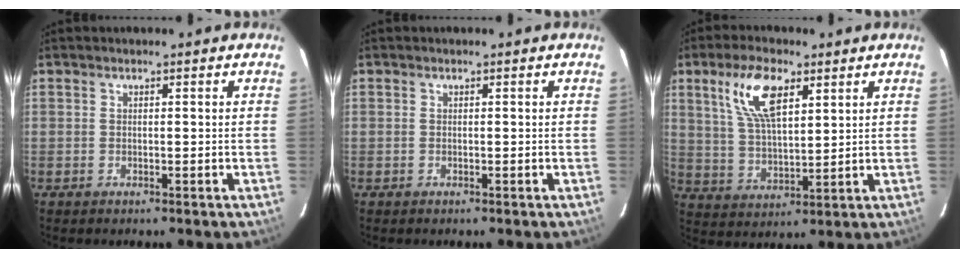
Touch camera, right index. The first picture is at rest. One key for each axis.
{"total": 0.0}
{"total": 10.9, "fx": 5.3, "fy": 4.5, "fz": 8.5, "tx": -0.166, "ty": 0.013, "tz": 0.106}